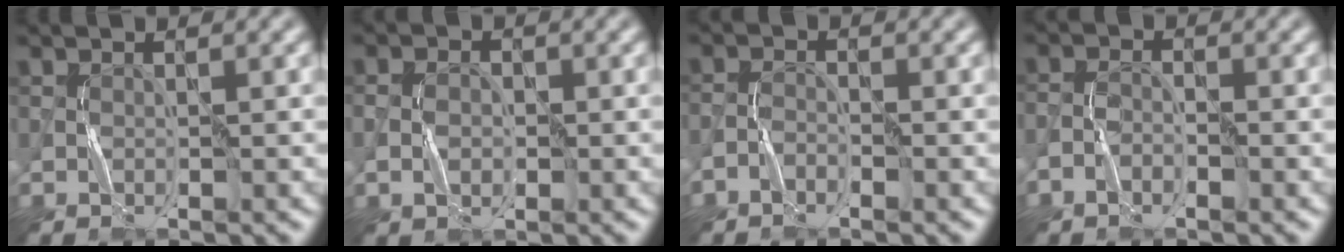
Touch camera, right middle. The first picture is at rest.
{"total": 2.0, "force": [-0.3, 1.5, 1.3], "torque": [-0.027, 0.002, -0.006]}
{"total": 1.3, "force": [-1.1, 0.5, 0.5], "torque": [-0.009, 0.005, -0.025]}
{"total": 1.6, "force": [-1.1, 0.8, 0.9], "torque": [-0.016, 0.006, -0.025]}